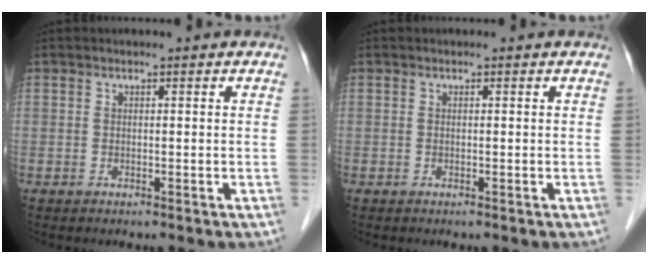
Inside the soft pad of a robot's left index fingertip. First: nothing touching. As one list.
[{"total": 0.0}]